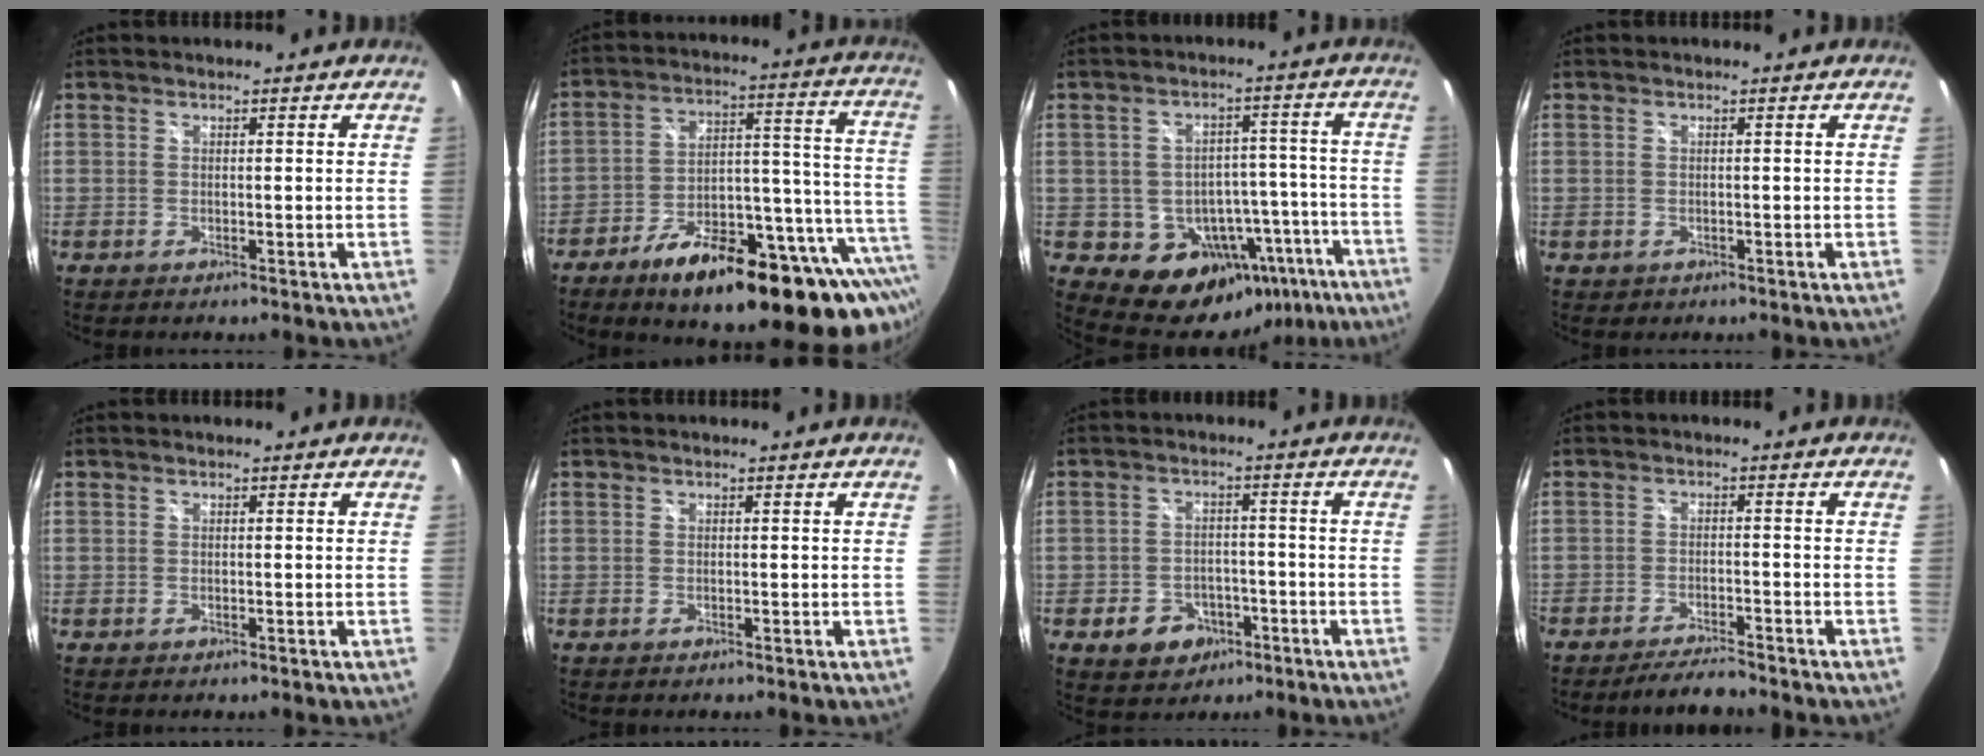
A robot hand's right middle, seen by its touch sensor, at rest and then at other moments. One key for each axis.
{"total": 27.8, "fx": -17.3, "fy": 8.9, "fz": 19.8, "tx": -0.254, "ty": -0.002, "tz": -0.243}
{"total": 15.3, "fx": -9.7, "fy": 10.6, "fz": 5.4, "tx": -0.079, "ty": 0.041, "tz": -0.096}
{"total": 0.9, "fx": -0.3, "fy": 0.8, "fz": 0.2, "tx": -0.004, "ty": -0.003, "tz": -0.003}
{"total": 0.0}
{"total": 0.0}
{"total": 7.4, "fx": -3.8, "fy": 5.7, "fz": 2.7, "tx": -0.074, "ty": 0.012, "tz": -0.042}
{"total": 5.2, "fx": -4.8, "fy": 0.4, "fz": 1.8, "tx": -0.048, "ty": -0.001, "tz": -0.080}